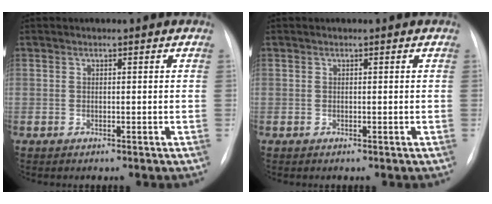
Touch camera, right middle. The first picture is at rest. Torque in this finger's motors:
{"motor_torque": [-0.22, 0.05, -0.01, 0.00]}